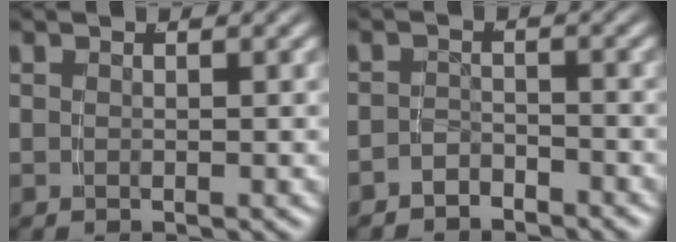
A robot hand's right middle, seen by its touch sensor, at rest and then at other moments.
{"total": 2.8, "force": [-2.6, 1.1, 0.1], "torque": [-0.004, -0.011, -0.041]}